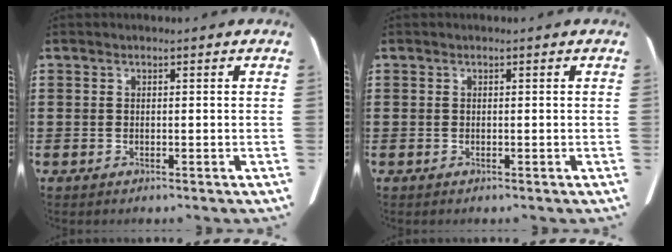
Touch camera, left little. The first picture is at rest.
{"total": 0.0}